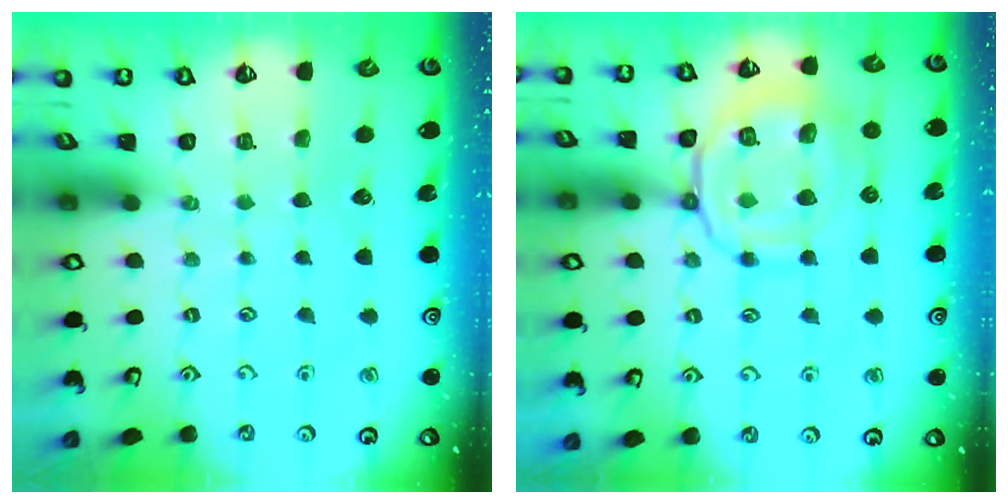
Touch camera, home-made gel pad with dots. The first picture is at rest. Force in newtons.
{"total": 15.7, "press": 15.7, "slide": 1.4}